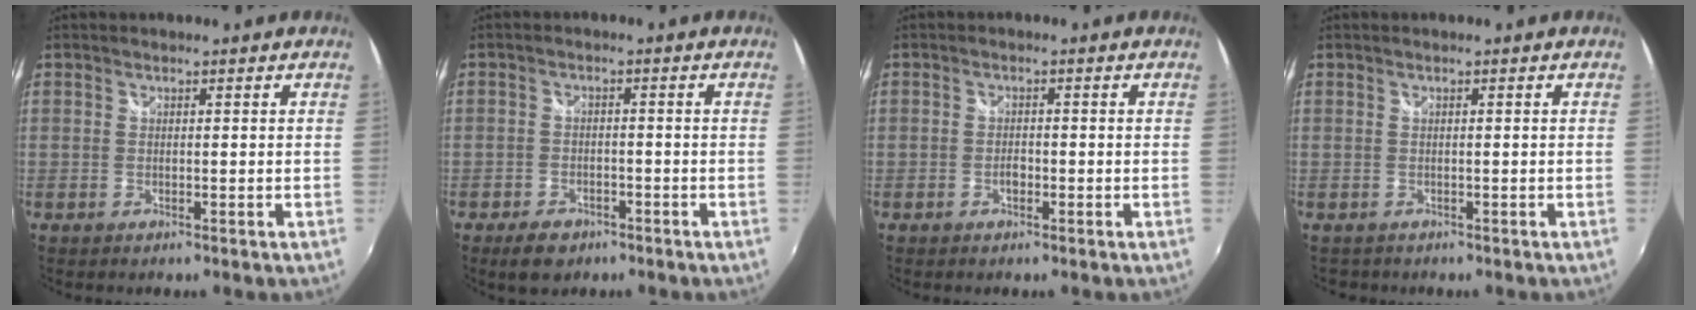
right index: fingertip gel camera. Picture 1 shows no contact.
{"total": 5.5, "force": [-3.8, 3.3, 2.2], "torque": [-0.060, 0.001, -0.056]}
{"total": 1.5, "force": [-0.7, 0.9, 0.9], "torque": [-0.018, 0.002, -0.013]}
{"total": 1.0, "force": [-0.6, 0.8, 0.2], "torque": [-0.008, -0.001, -0.005]}